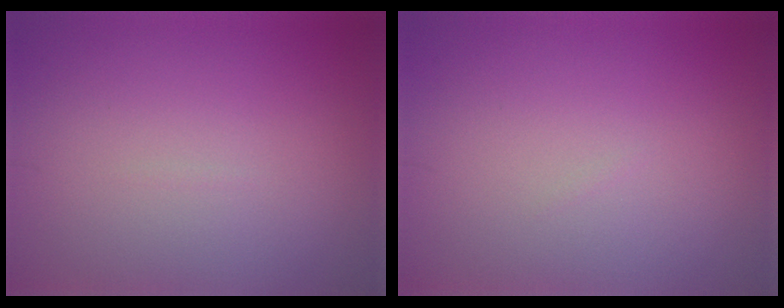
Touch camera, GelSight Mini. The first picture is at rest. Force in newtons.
{"total": 0.0}